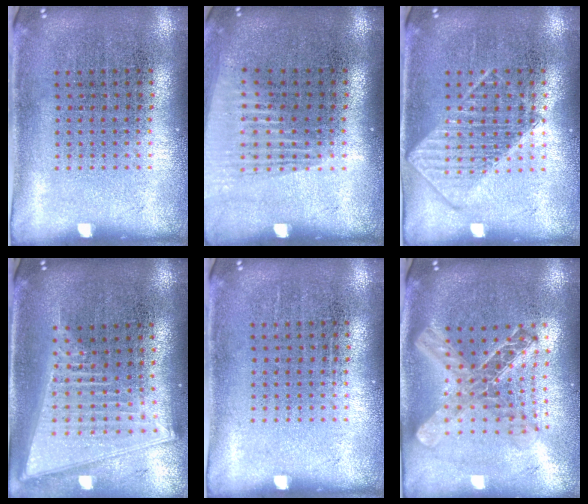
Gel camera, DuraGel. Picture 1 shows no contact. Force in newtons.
{"total": 1.4, "press": 1.2, "slide": 0.7}
{"total": 2.4, "press": 2.3, "slide": 0.4}
{"total": 2.1, "press": 1.7, "slide": 1.2}
{"total": 0.0}
{"total": 2.1, "press": 1.7, "slide": 1.3}